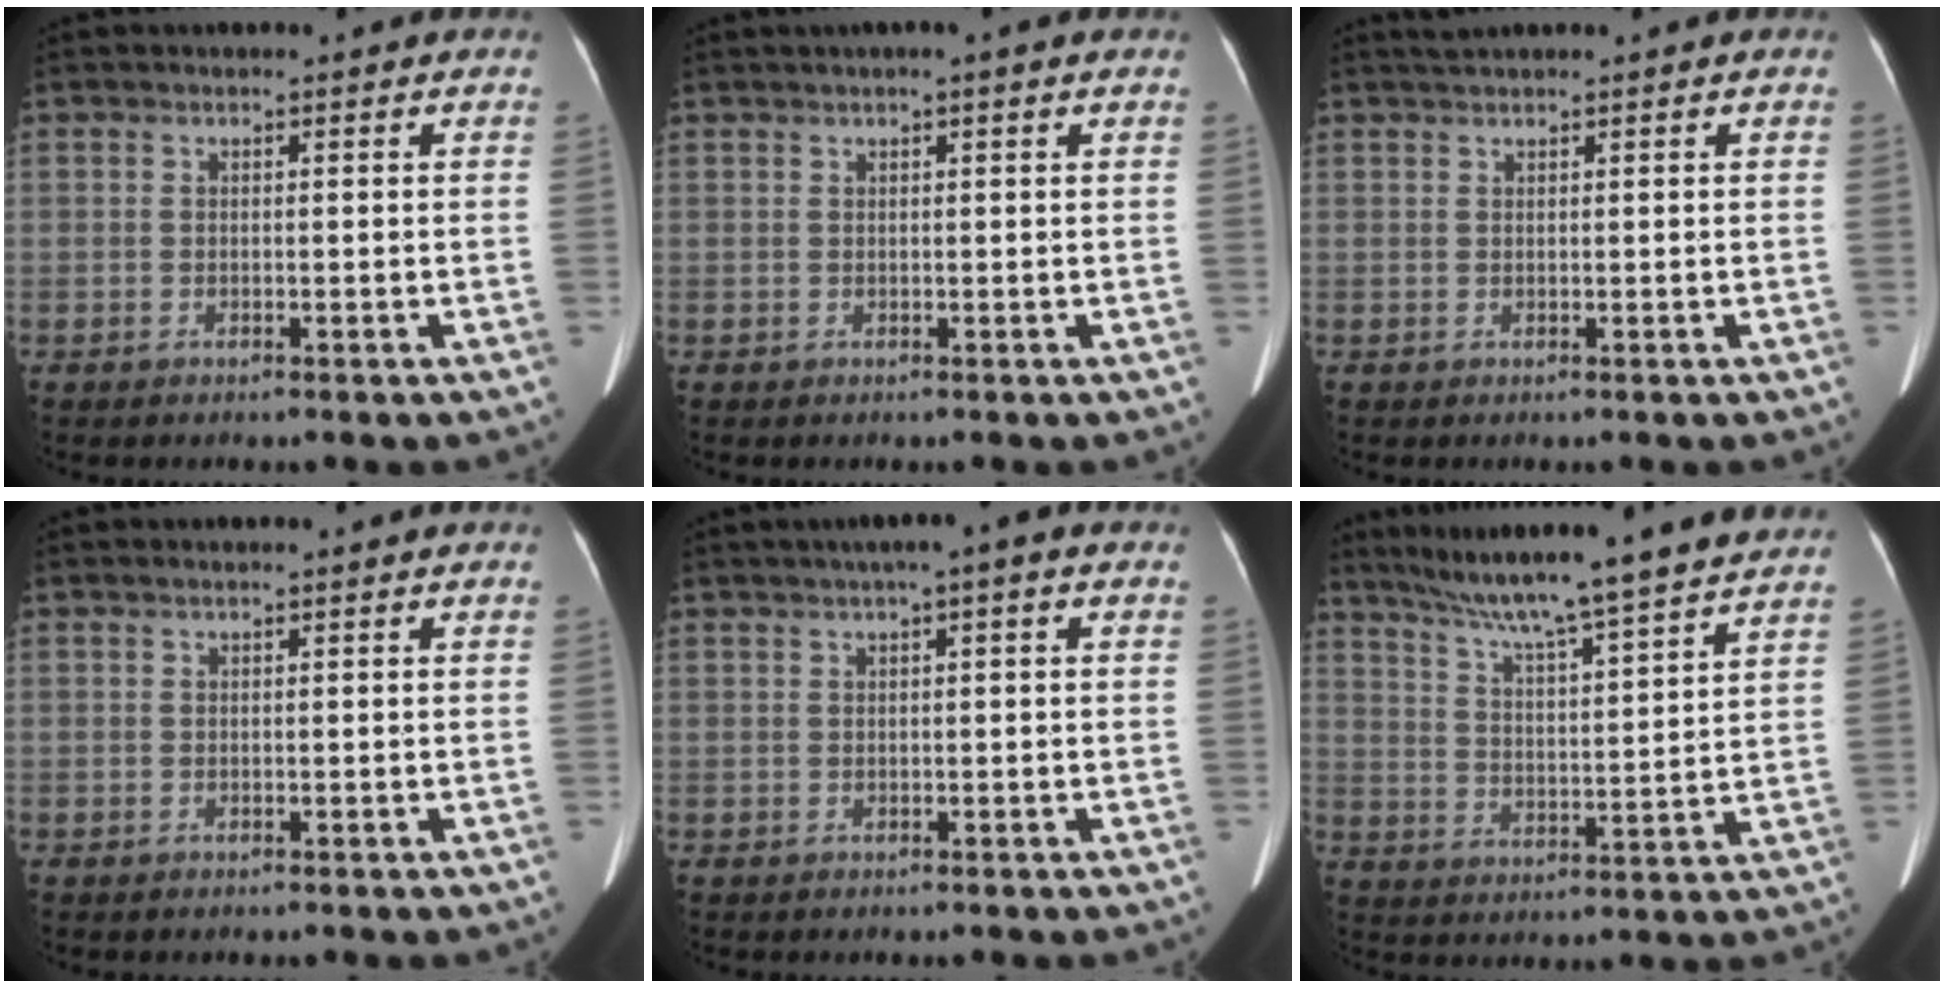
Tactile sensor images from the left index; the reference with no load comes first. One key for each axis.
{"total": 1.9, "fx": 1.2, "fy": -0.1, "fz": 1.5, "tx": -0.025, "ty": 0.014, "tz": 0.018}
{"total": 1.2, "fx": 1.0, "fy": -0.2, "fz": 0.6, "tx": -0.013, "ty": 0.013, "tz": 0.025}
{"total": 0.0}
{"total": 3.3, "fx": 1.4, "fy": 0.2, "fz": 3.0, "tx": -0.046, "ty": 0.019, "tz": 0.017}
{"total": 18.2, "fx": 15.9, "fy": -0.9, "fz": 8.6, "tx": -0.144, "ty": 0.000, "tz": 0.230}